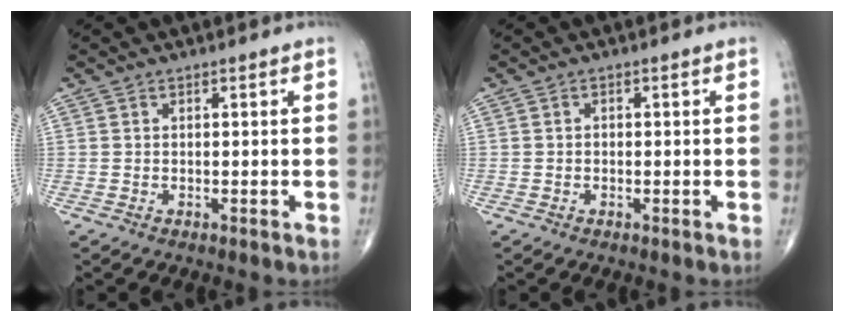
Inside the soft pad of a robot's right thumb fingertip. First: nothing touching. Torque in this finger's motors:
{"motor_torque": [-0.24, 0.04, -0.02, 0.08, -0.03]}